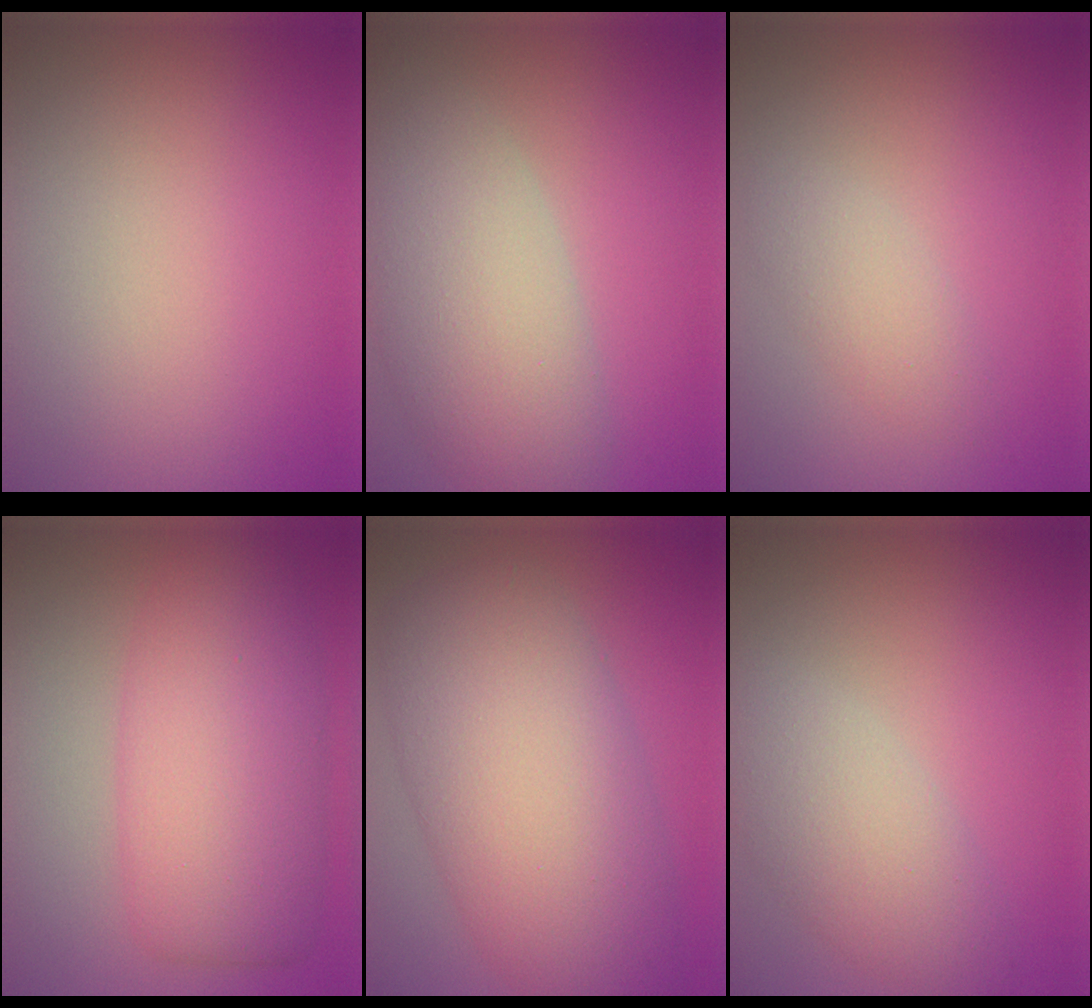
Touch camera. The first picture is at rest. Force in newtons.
{"total": 7.7, "press": 7.7, "slide": 0.5}
{"total": 2.0, "press": 2.0, "slide": 0.2}
{"total": 7.9, "press": 7.9, "slide": 0.1}
{"total": 11.8, "press": 11.8, "slide": 0.3}
{"total": 4.5, "press": 4.5, "slide": 0.4}